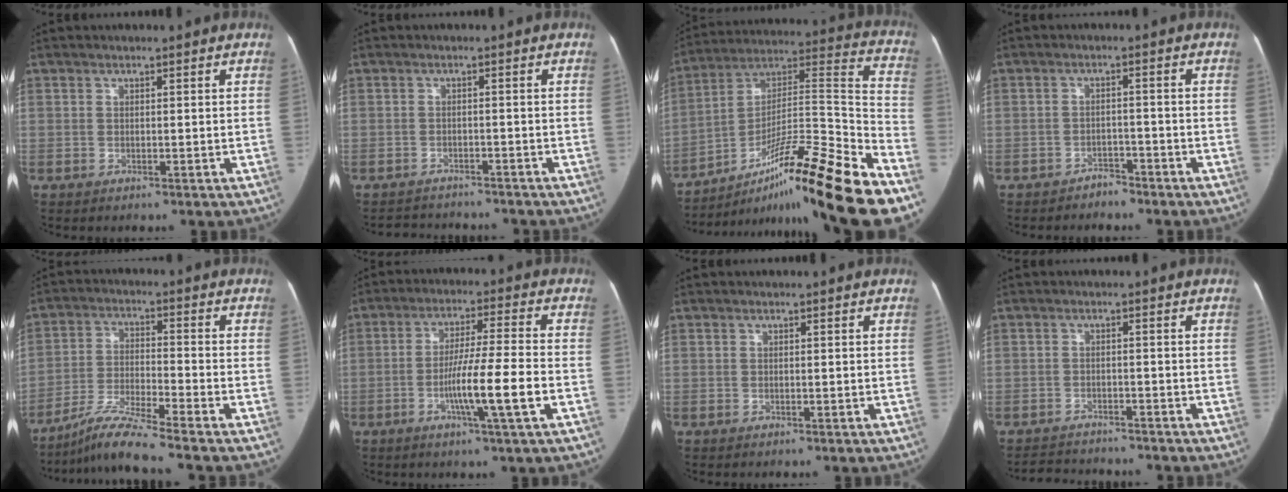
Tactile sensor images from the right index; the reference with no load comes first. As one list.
[{"total": 6.2, "force": [-5.9, 1.9, 0.5], "torque": [-0.003, 0.010, -0.083]}, {"total": 25.9, "force": [-17.8, 0.1, 18.8], "torque": [-0.257, 0.011, -0.300]}, {"total": 2.7, "force": [-2.3, 1.4, 0.2], "torque": [-0.008, 0.008, -0.034]}, {"total": 8.4, "force": [-7.4, -1.5, 3.6], "torque": [-0.078, -0.021, -0.140]}, {"total": 10.5, "force": [-3.4, -0.7, 10.0], "torque": [-0.176, -0.006, -0.062]}, {"total": 0.0}, {"total": 6.0, "force": [-5.8, 1.5, 0.8], "torque": [-0.014, 0.002, -0.089]}]